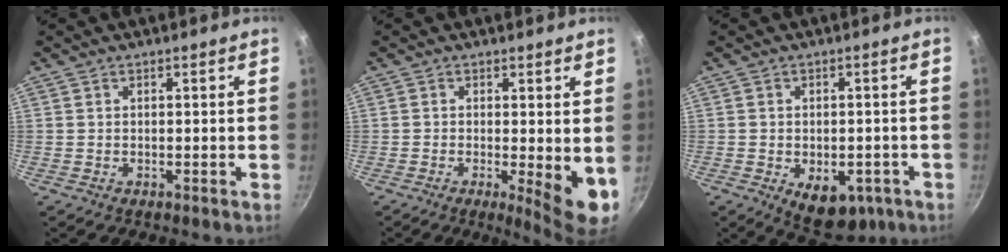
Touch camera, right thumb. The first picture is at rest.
{"total": 7.2, "force": [-0.6, 1.8, 6.9], "torque": [-0.091, -0.015, -0.005]}
{"total": 9.6, "force": [-3.6, 5.9, 6.7], "torque": [-0.055, 0.008, -0.032]}